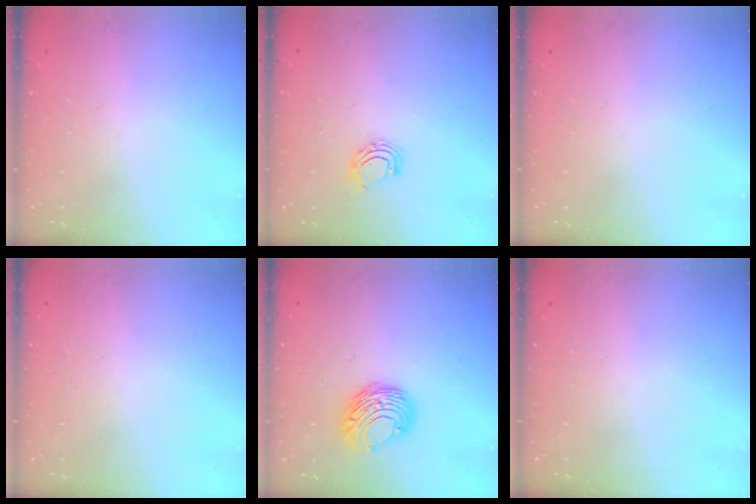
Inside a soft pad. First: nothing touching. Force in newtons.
{"total": 7.6, "press": 7.5, "slide": 0.9}
{"total": 0.0}
{"total": 0.0}
{"total": 9.1, "press": 9.1, "slide": 0.4}
{"total": 0.0}